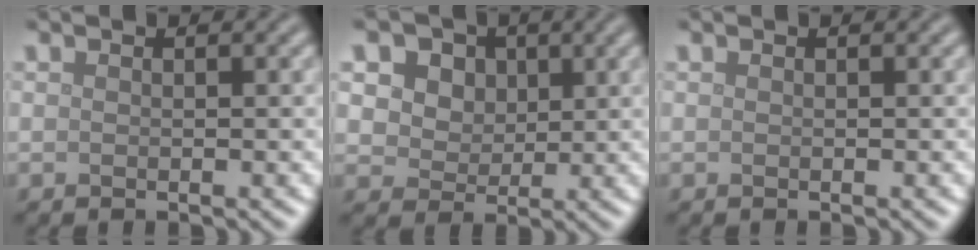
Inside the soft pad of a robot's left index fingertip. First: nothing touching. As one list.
[{"total": 10.7, "force": [5.1, 7.8, 5.2], "torque": [-0.095, 0.029, 0.066]}, {"total": 0.0}]